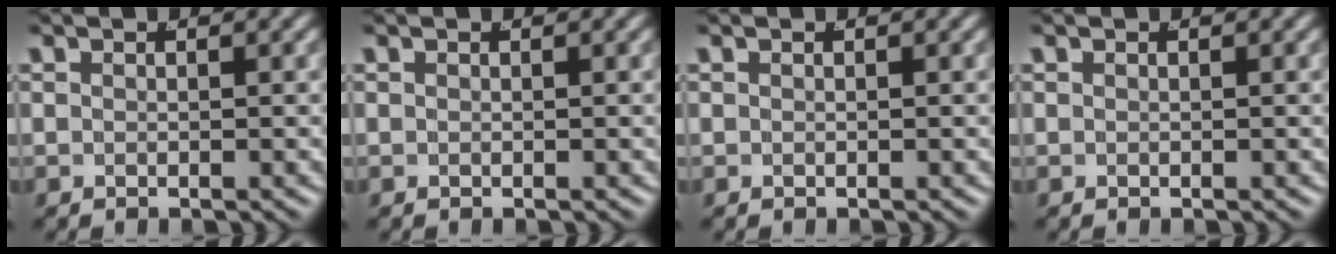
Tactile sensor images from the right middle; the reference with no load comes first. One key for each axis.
{"total": 0.0}
{"total": 0.0}
{"total": 0.0}